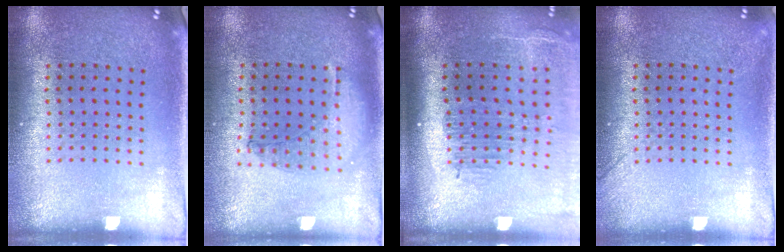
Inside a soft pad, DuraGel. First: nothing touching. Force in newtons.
{"total": 1.0, "press": 1.0, "slide": 0.3}
{"total": 2.4, "press": 1.9, "slide": 1.4}
{"total": 1.1, "press": 1.1, "slide": 0.3}